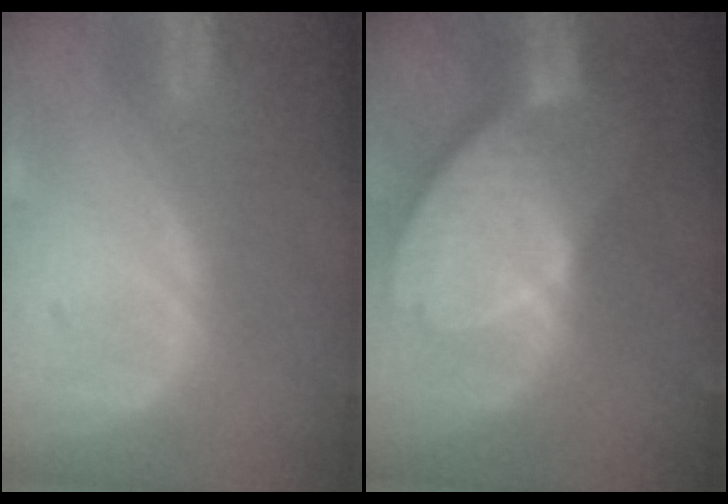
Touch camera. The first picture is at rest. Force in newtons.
{"total": 10.2, "press": 8.8, "slide": 5.2}